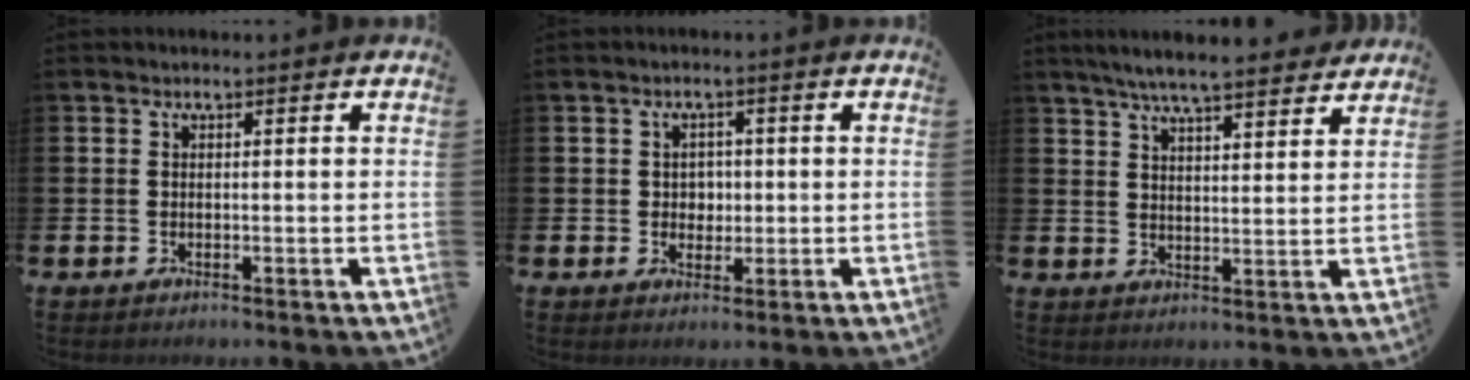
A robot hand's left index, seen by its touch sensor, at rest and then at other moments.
{"total": 2.5, "force": [0.5, 2.3, 0.9], "torque": [-0.009, 0.004, 0.004]}
{"total": 6.6, "force": [6.3, 0.3, 2.1], "torque": [-0.049, -0.032, 0.109]}